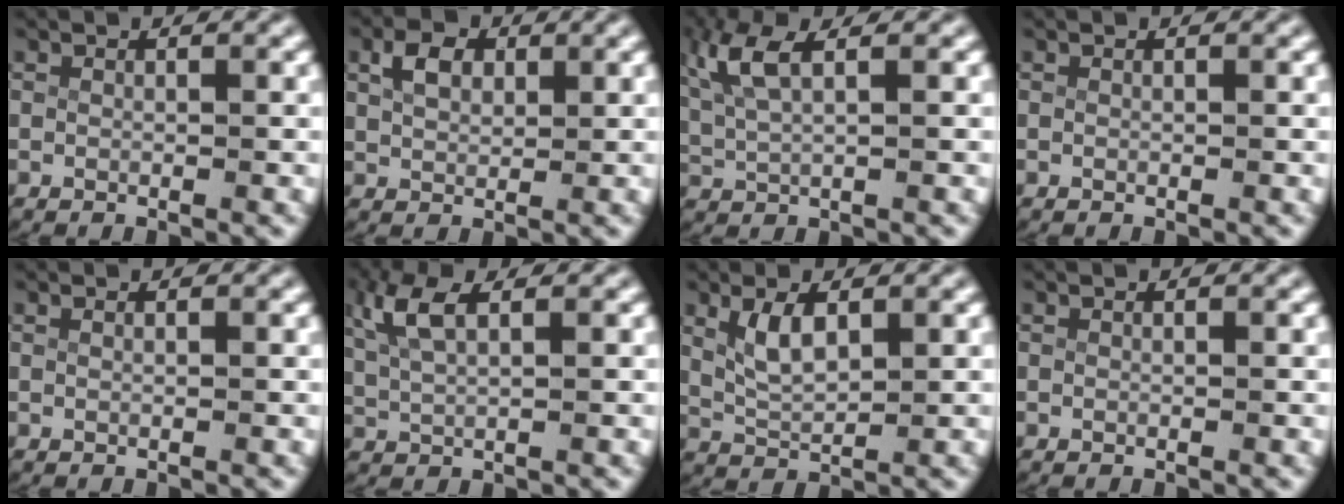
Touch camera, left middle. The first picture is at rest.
{"total": 2.5, "force": [1.1, 1.6, 1.6], "torque": [-0.035, -0.006, 0.028]}
{"total": 4.1, "force": [1.6, 1.8, 3.3], "torque": [-0.087, 0.004, 0.034]}
{"total": 0.0}
{"total": 0.0}
{"total": 3.6, "force": [1.6, 1.6, 2.9], "torque": [-0.075, 0.001, 0.037]}
{"total": 3.1, "force": [1.0, 1.6, 2.5], "torque": [-0.055, -0.008, 0.028]}
{"total": 0.0}